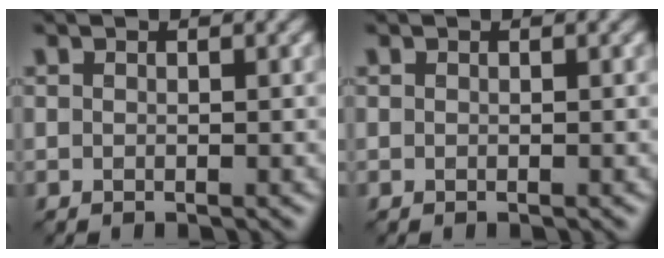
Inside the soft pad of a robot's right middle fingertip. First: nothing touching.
{"total": 0.0}